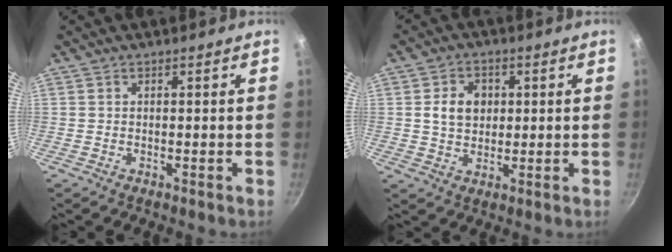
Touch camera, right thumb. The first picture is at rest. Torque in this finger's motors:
{"motor_torque": [0.76, 1.59, 0.78, 0.02, 0.00]}